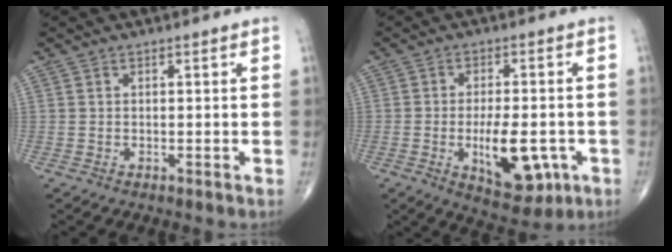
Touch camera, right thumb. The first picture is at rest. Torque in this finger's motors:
{"motor_torque": [2.59, 2.39, 0.95, -1.29, 0.46]}